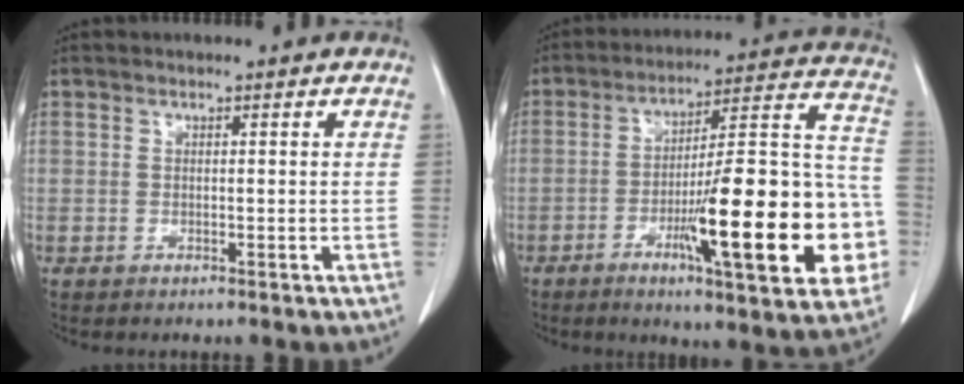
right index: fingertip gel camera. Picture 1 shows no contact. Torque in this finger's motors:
{"motor_torque": [1.67, -0.42, 0.88, 0.20]}